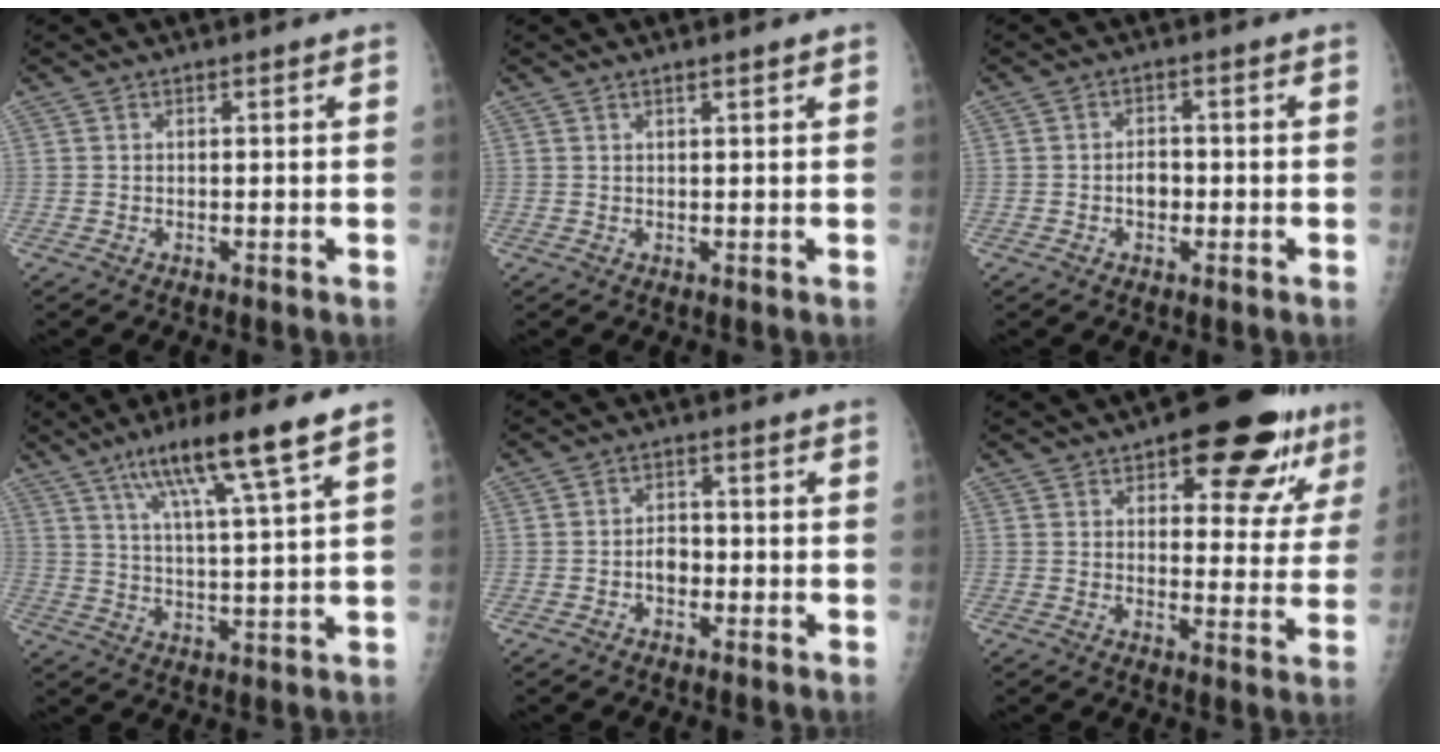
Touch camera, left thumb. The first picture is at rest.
{"total": 1.4, "force": [1.0, 0.1, 1.0], "torque": [-0.014, -0.001, 0.017]}
{"total": 2.8, "force": [-0.7, 2.1, 1.7], "torque": [-0.015, 0.010, -0.015]}
{"total": 13.5, "force": [8.0, 0.7, 10.9], "torque": [-0.192, -0.023, 0.137]}
{"total": 3.1, "force": [-1.0, 2.2, 1.8], "torque": [-0.016, 0.013, -0.022]}
{"total": 16.1, "force": [9.0, 6.8, 11.5], "torque": [-0.099, -0.030, 0.117]}